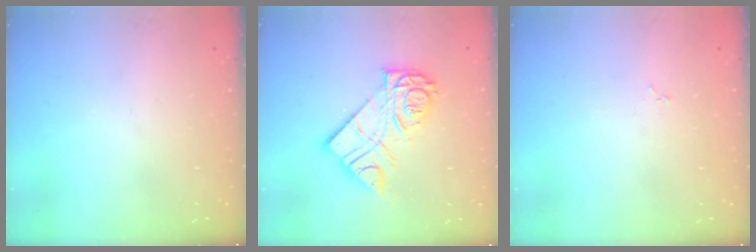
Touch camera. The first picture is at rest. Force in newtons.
{"total": 15.7, "press": 15.6, "slide": 1.2}
{"total": 1.9, "press": 1.9, "slide": 0.3}